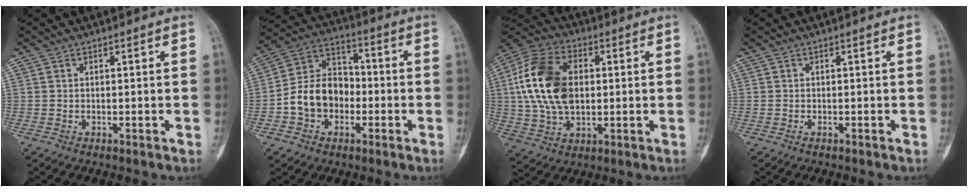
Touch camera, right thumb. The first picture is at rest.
{"total": 12.4, "force": [-2.7, 9.6, 7.2], "torque": [-0.102, 0.046, -0.057]}
{"total": 17.6, "force": [1.9, 11.3, 13.4], "torque": [-0.255, 0.014, 0.032]}
{"total": 0.0}